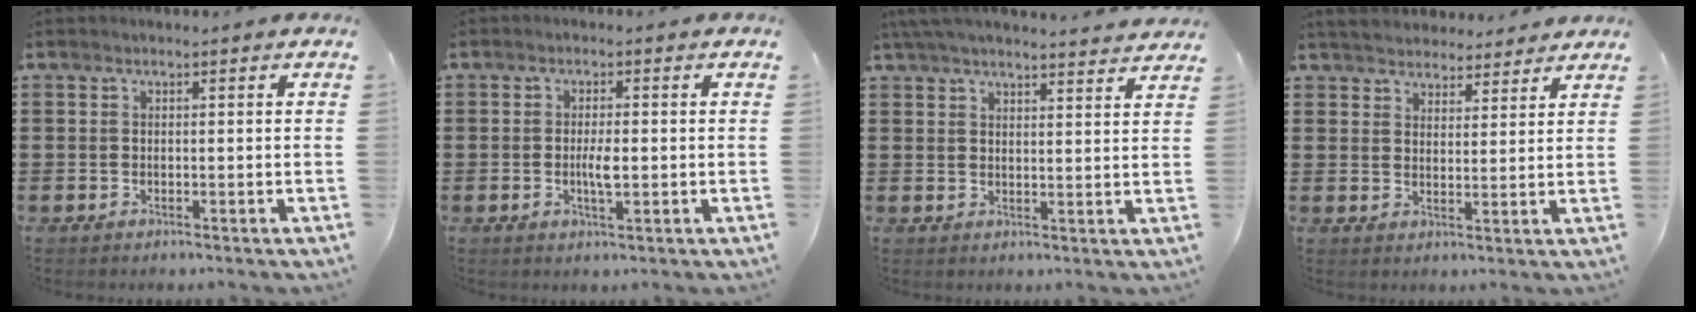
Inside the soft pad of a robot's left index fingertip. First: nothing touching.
{"total": 3.2, "force": [-0.3, 0.8, 3.1], "torque": [-0.056, 0.000, -0.005]}
{"total": 4.5, "force": [4.3, -0.1, 1.3], "torque": [-0.037, -0.016, 0.079]}
{"total": 4.0, "force": [3.9, 0.9, 0.0], "torque": [-0.016, -0.015, 0.072]}